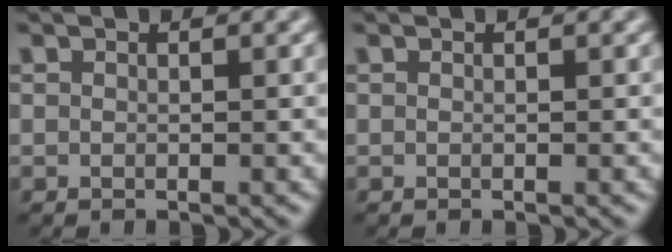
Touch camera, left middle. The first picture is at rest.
{"total": 0.0}